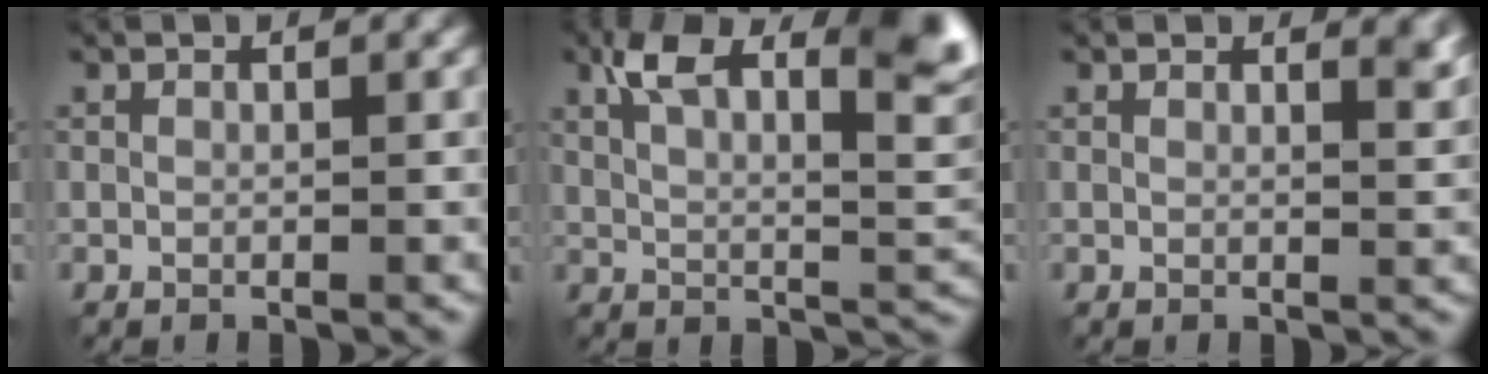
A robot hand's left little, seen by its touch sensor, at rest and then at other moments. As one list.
[{"total": 10.1, "force": [4.6, 3.5, 8.4], "torque": [-0.138, 0.012, 0.074]}, {"total": 2.4, "force": [1.8, 0.9, 1.4], "torque": [-0.004, -0.001, 0.022]}]